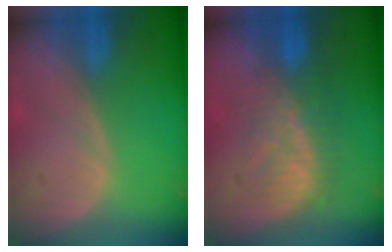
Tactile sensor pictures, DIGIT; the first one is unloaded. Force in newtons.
{"total": 8.0, "press": 7.8, "slide": 1.6}